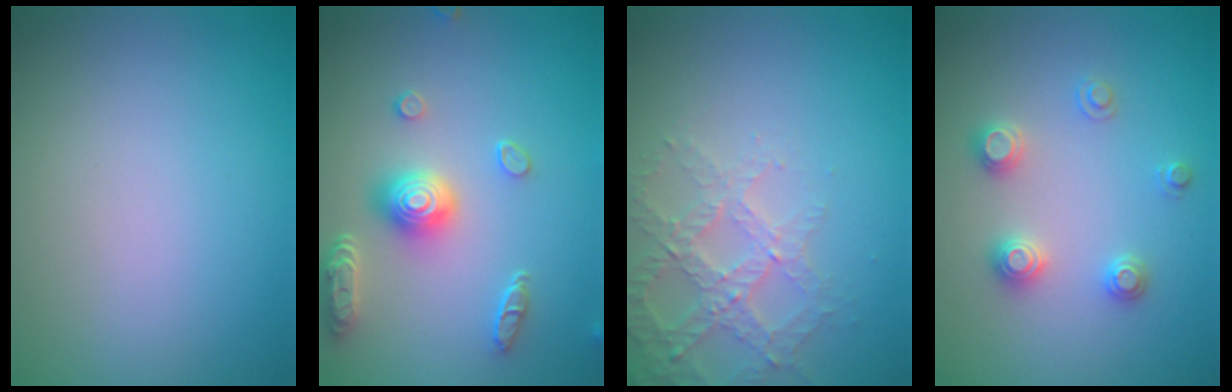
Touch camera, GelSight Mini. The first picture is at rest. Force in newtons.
{"total": 4.5, "press": 3.8, "slide": 2.5}
{"total": 3.7, "press": 3.5, "slide": 1.1}
{"total": 2.5, "press": 2.5, "slide": 0.3}